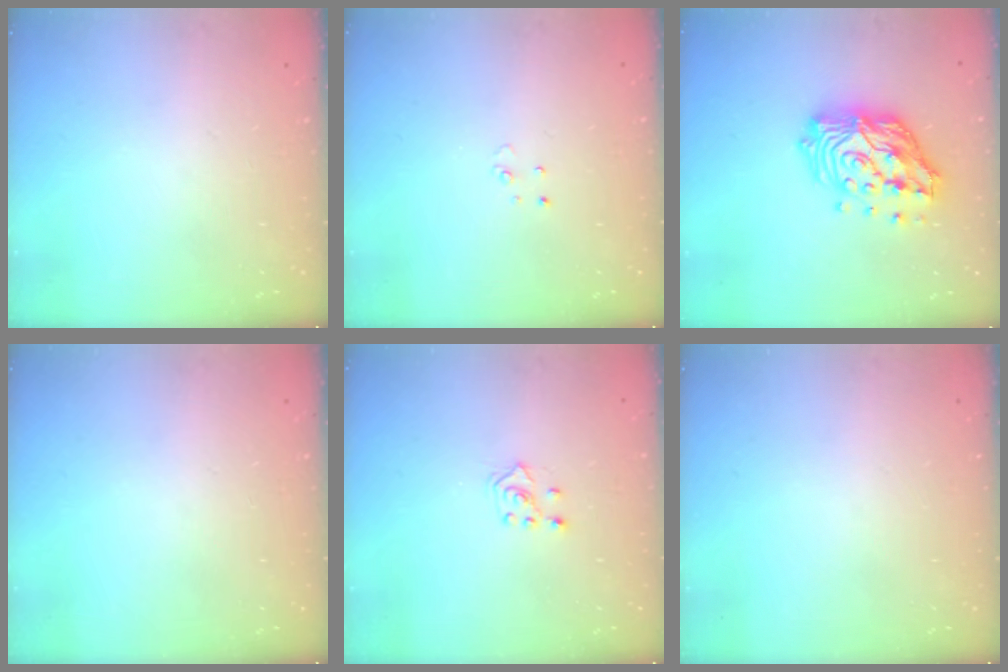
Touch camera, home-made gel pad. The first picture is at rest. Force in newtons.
{"total": 2.5, "press": 2.5, "slide": 0.2}
{"total": 17.9, "press": 17.8, "slide": 1.7}
{"total": 0.0}
{"total": 4.0, "press": 3.9, "slide": 1.0}
{"total": 0.0}